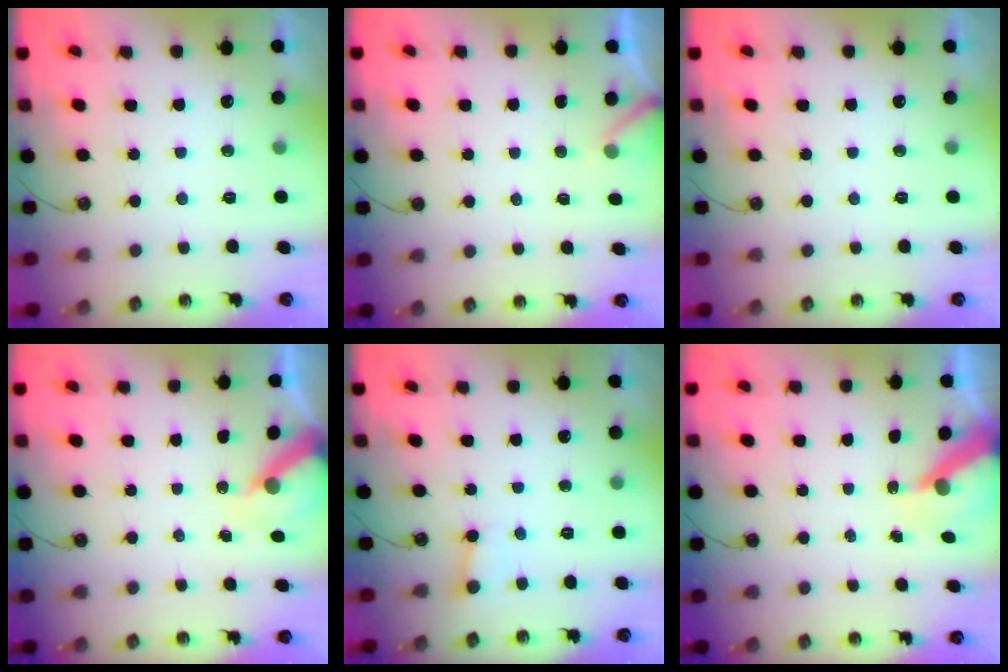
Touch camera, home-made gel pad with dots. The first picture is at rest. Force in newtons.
{"total": 3.0, "press": 3.0, "slide": 0.2}
{"total": 0.0}
{"total": 6.4, "press": 6.4, "slide": 0.8}
{"total": 2.5, "press": 2.4, "slide": 0.4}
{"total": 7.7, "press": 7.7, "slide": 0.9}